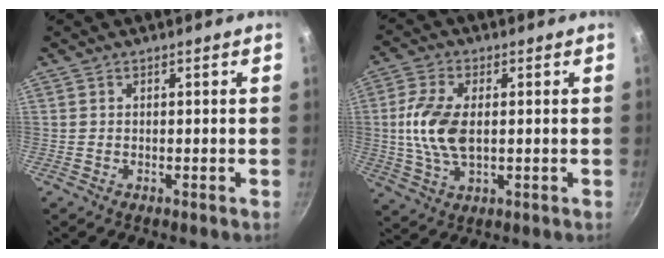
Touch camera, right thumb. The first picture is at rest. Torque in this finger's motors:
{"motor_torque": [0.40, 0.44, 0.84, 0.59, 0.12]}